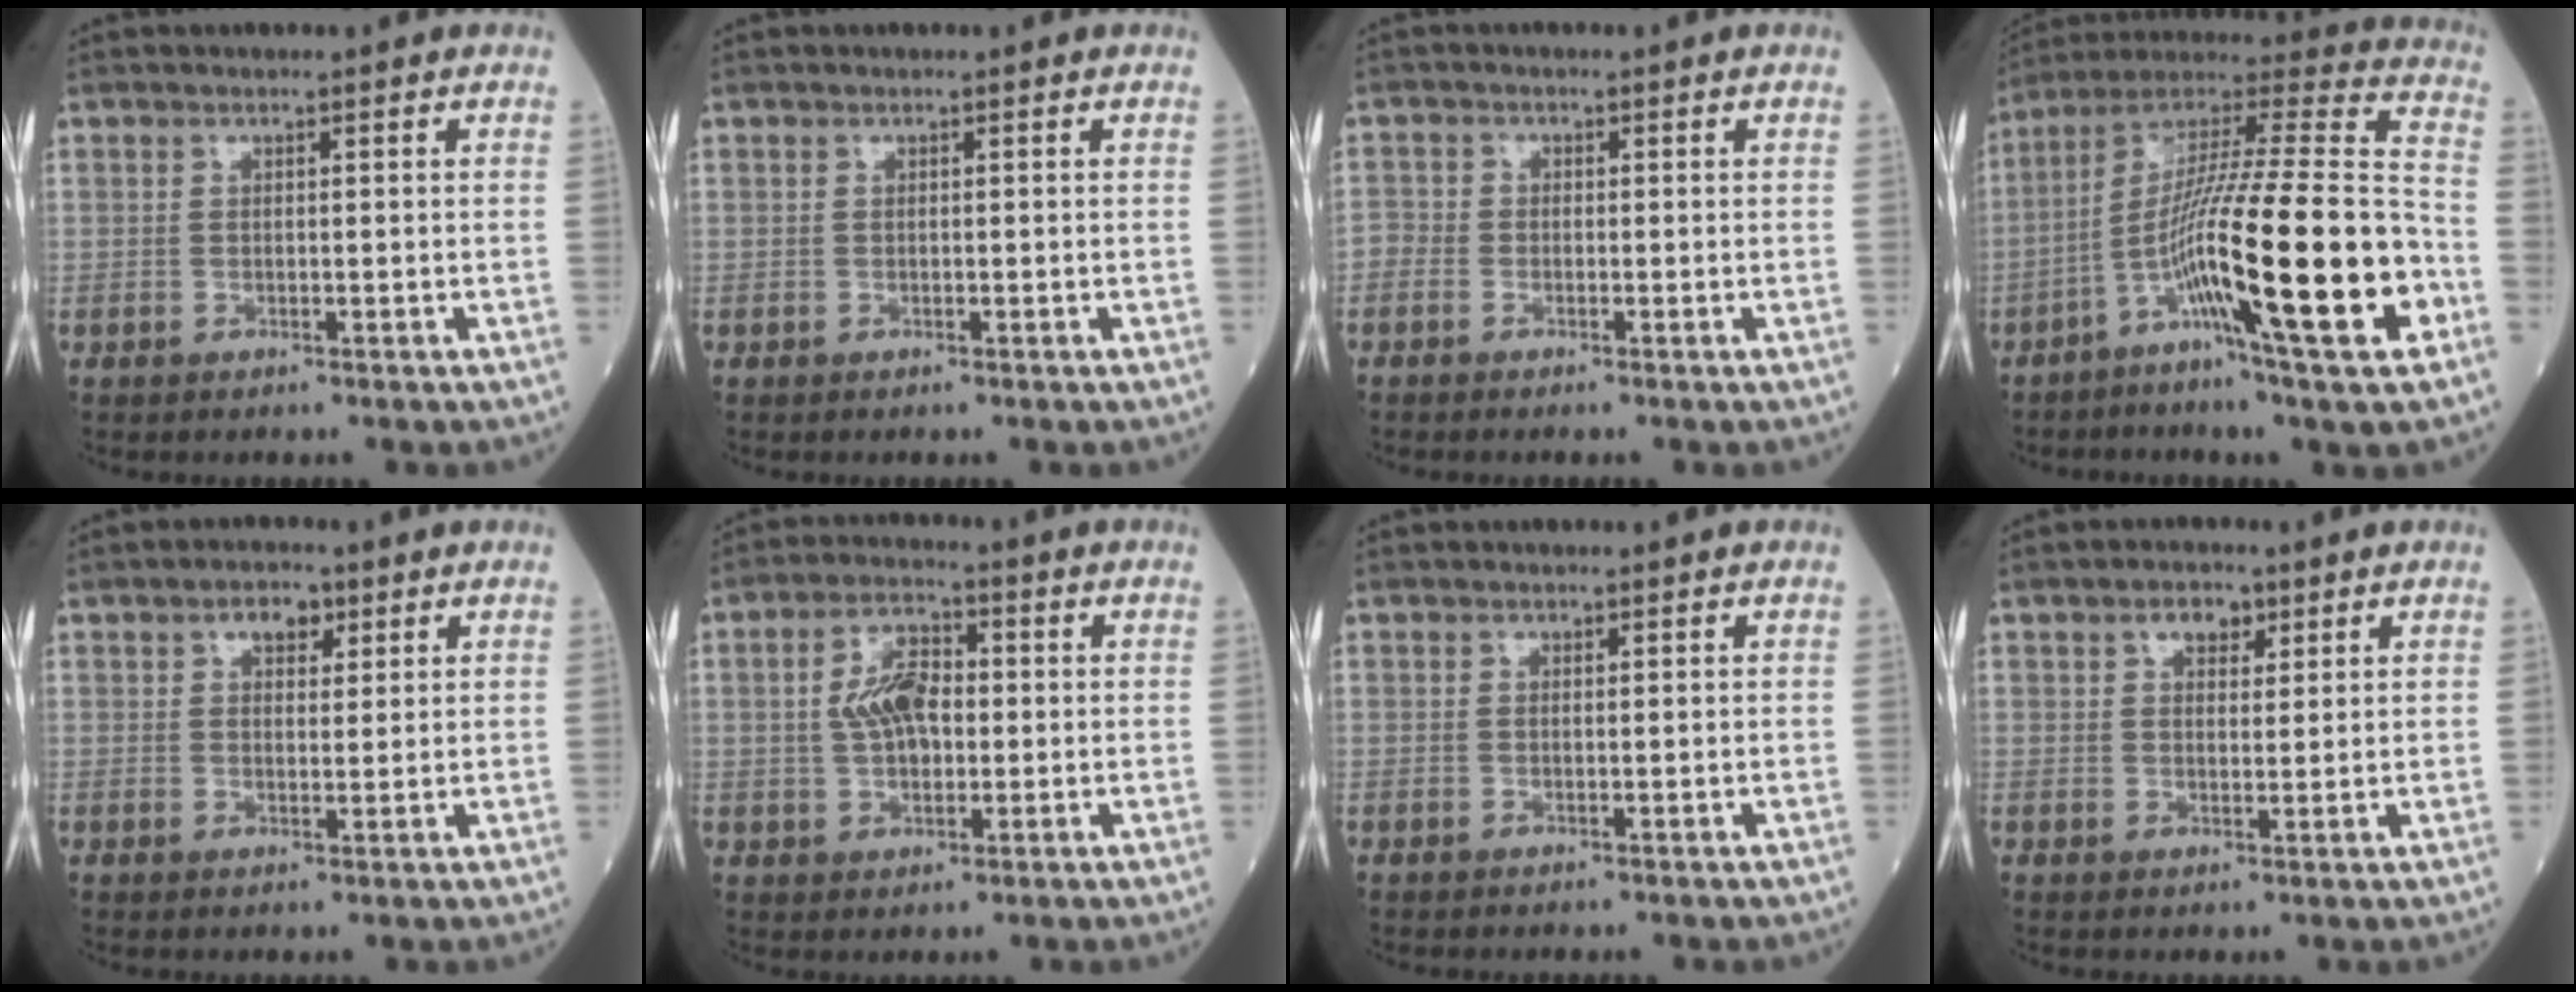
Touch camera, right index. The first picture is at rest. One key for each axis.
{"total": 0.0}
{"total": 2.0, "fx": -1.5, "fy": 1.2, "fz": 0.4, "tx": -0.006, "ty": 0.005, "tz": -0.032}
{"total": 25.2, "fx": -8.1, "fy": 0.8, "fz": 23.8, "tx": -0.395, "ty": -0.025, "tz": -0.145}
{"total": 3.5, "fx": 1.9, "fy": 1.9, "fz": 2.2, "tx": -0.038, "ty": 0.008, "tz": 0.031}
{"total": 7.0, "fx": 0.3, "fy": 3.9, "fz": 5.8, "tx": -0.112, "ty": 0.017, "tz": 0.005}
{"total": 0.0}
{"total": 3.3, "fx": 1.9, "fy": 1.8, "fz": 2.0, "tx": -0.035, "ty": 0.006, "tz": 0.032}